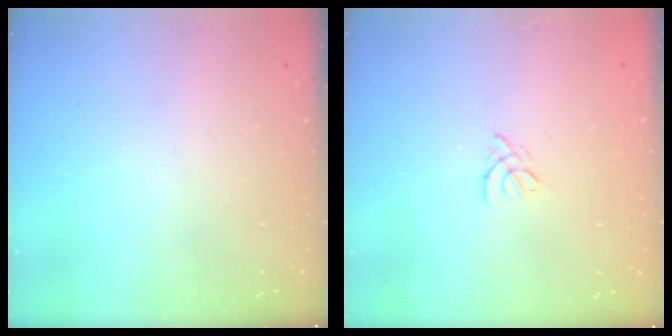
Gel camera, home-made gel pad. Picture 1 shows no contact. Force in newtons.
{"total": 2.5, "press": 2.4, "slide": 0.6}